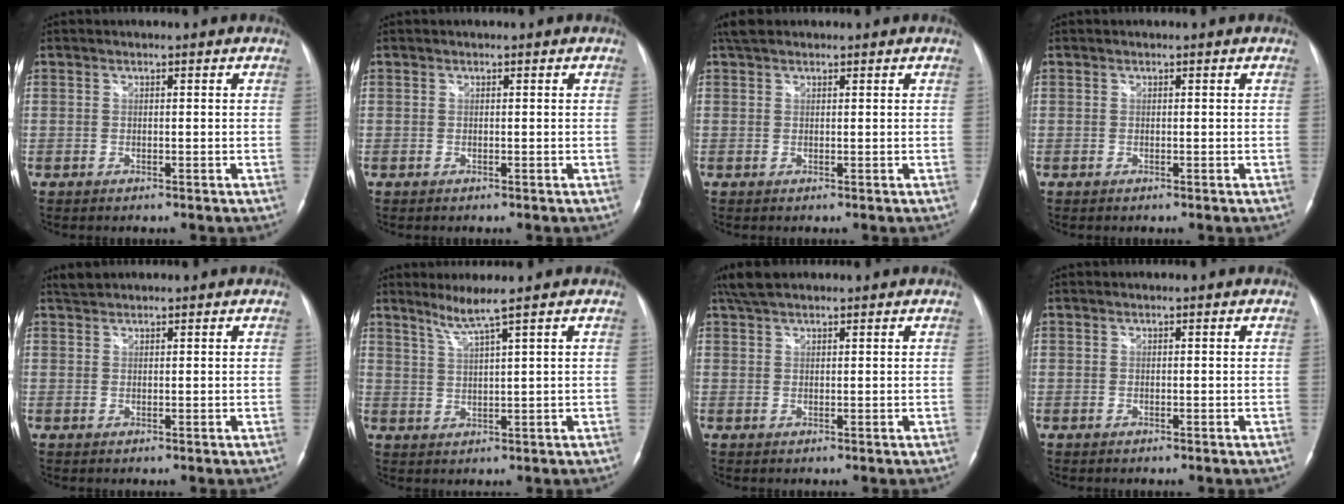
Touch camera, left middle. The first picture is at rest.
{"total": 0.0}
{"total": 2.6, "force": [2.1, 1.1, 1.0], "torque": [-0.022, 0.020, 0.037]}
{"total": 0.0}
{"total": 1.4, "force": [1.4, 0.2, 0.1], "torque": [-0.010, 0.010, 0.032]}
{"total": 4.0, "force": [2.8, -1.4, 2.6], "torque": [-0.053, -0.010, 0.058]}
{"total": 4.1, "force": [3.4, 1.1, 2.0], "torque": [-0.048, 0.021, 0.067]}
{"total": 0.0}